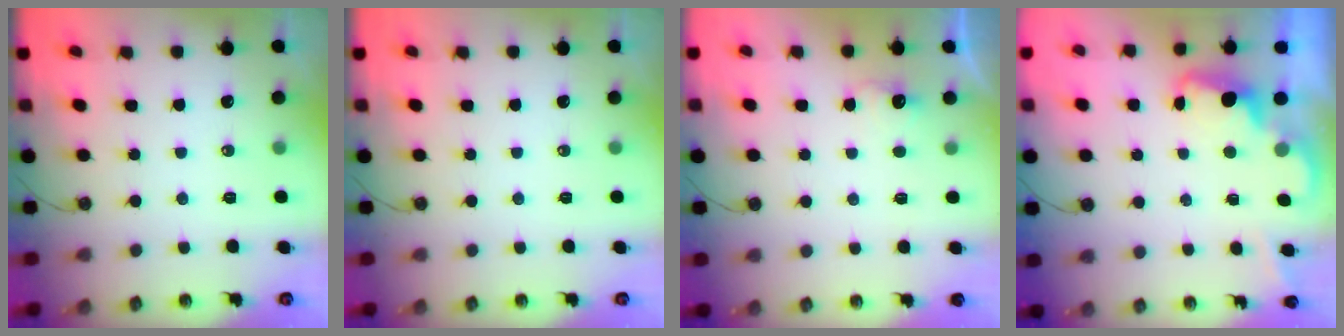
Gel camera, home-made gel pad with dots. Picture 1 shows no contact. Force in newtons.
{"total": 0.0}
{"total": 2.9, "press": 2.8, "slide": 0.9}
{"total": 2.4, "press": 2.3, "slide": 0.6}